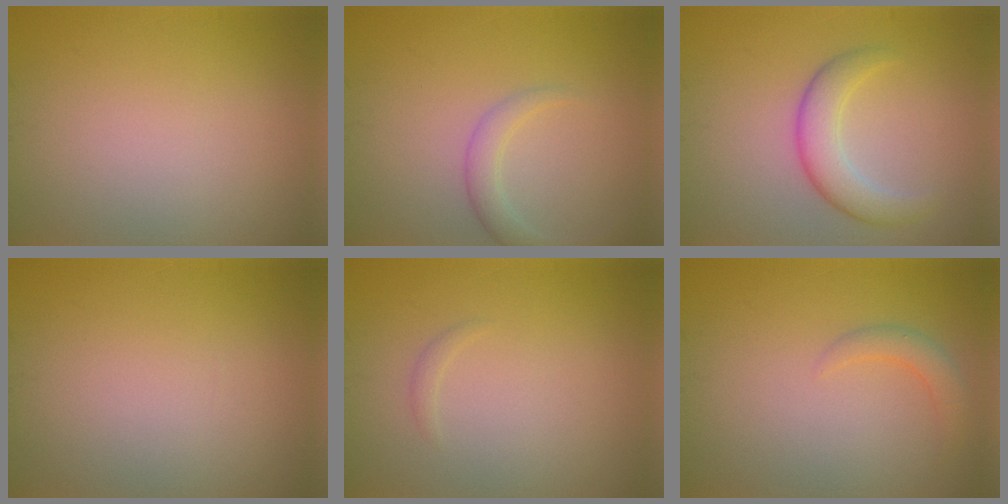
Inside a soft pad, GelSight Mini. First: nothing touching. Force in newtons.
{"total": 2.0, "press": 2.0, "slide": 0.0}
{"total": 3.6, "press": 3.6, "slide": 0.1}
{"total": 0.0}
{"total": 0.6, "press": 0.5, "slide": 0.1}
{"total": 1.8, "press": 1.8, "slide": 0.3}